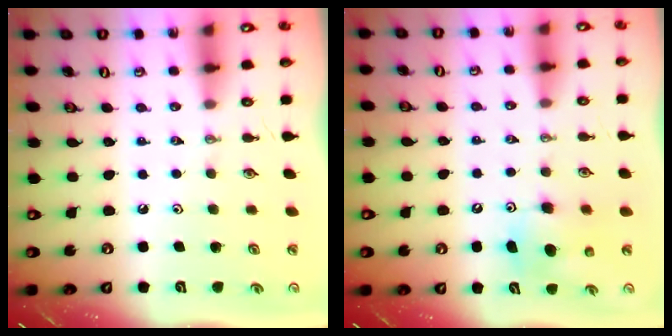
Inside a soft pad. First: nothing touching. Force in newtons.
{"total": 7.3, "press": 7.0, "slide": 1.7}